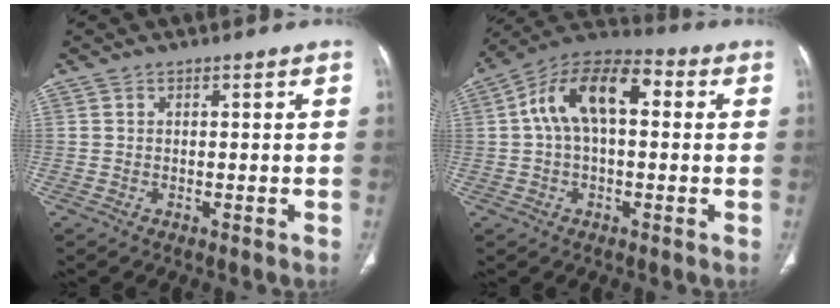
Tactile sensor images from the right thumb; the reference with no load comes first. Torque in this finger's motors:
{"motor_torque": [0.26, 0.27, 0.49, -0.09, 0.15]}